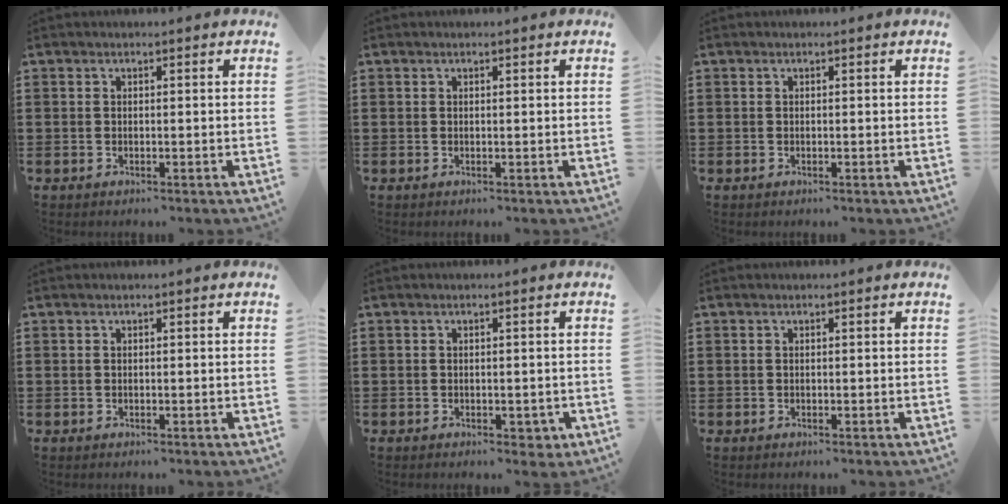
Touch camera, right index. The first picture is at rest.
{"total": 0.0}
{"total": 0.0}
{"total": 0.0}
{"total": 1.7, "force": [-0.7, 1.1, 1.1], "torque": [-0.021, 0.002, -0.013]}
{"total": 0.0}